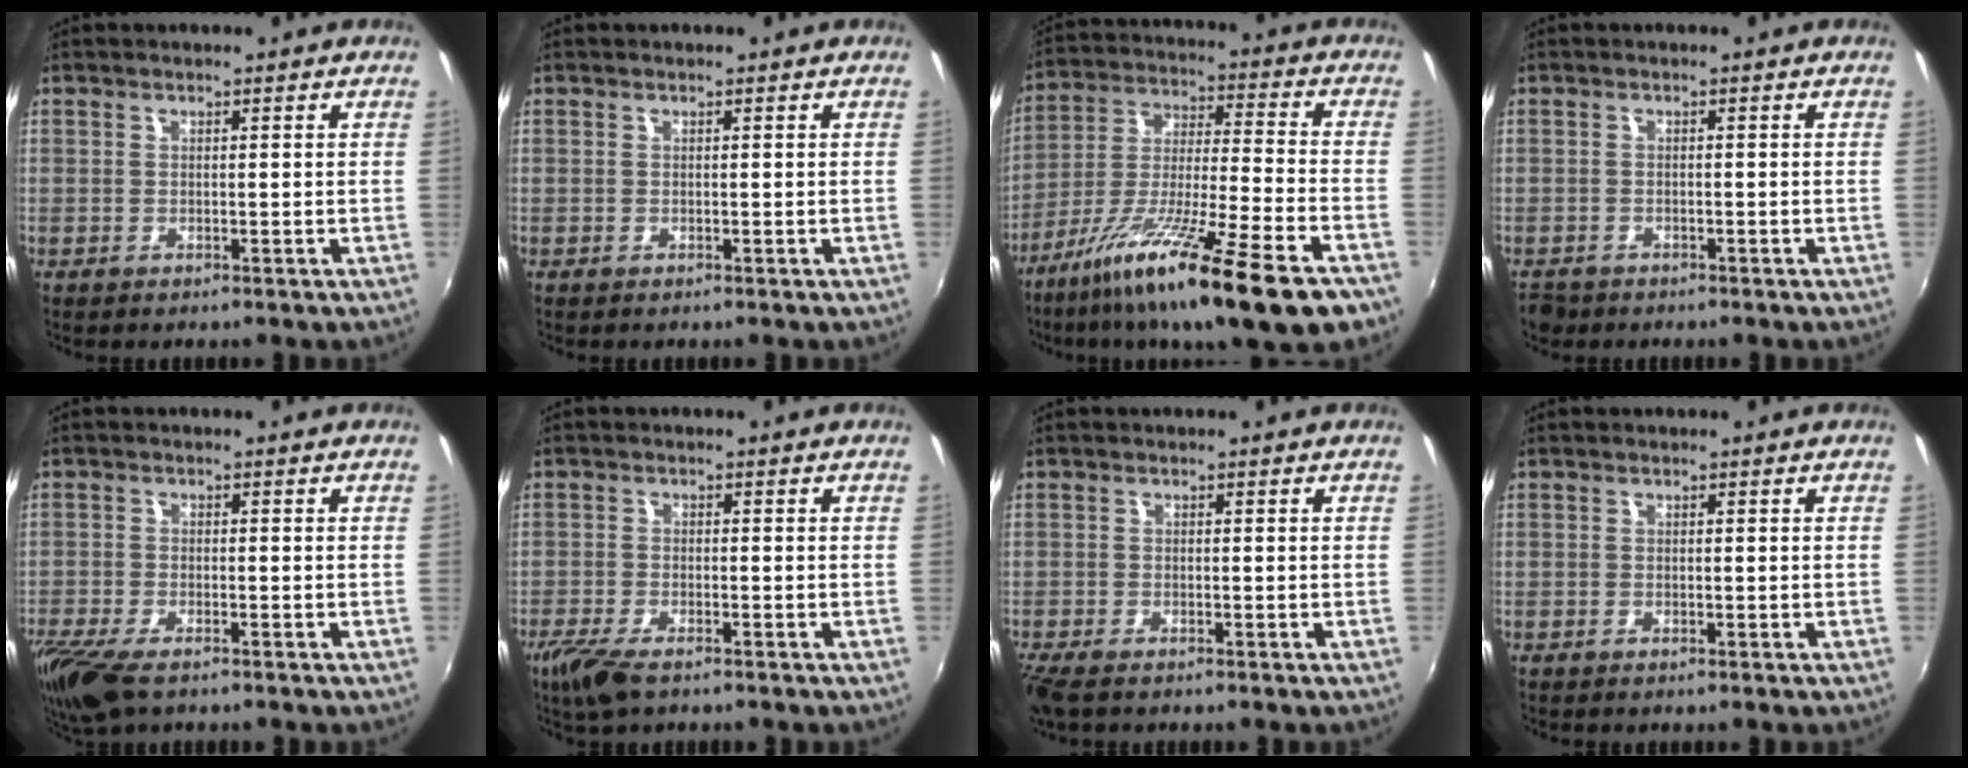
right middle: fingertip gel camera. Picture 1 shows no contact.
{"total": 0.0}
{"total": 23.0, "force": [-15.0, 2.3, 17.3], "torque": [-0.302, -0.063, -0.249]}
{"total": 2.7, "force": [-2.1, 1.6, 0.7], "torque": [-0.021, -0.008, -0.038]}
{"total": 8.9, "force": [-6.4, 2.9, 5.5], "torque": [-0.136, -0.040, -0.123]}
{"total": 6.2, "force": [-4.4, 1.9, 3.9], "torque": [-0.103, -0.023, -0.086]}
{"total": 4.1, "force": [-3.1, 1.2, 2.4], "torque": [-0.057, -0.021, -0.060]}
{"total": 0.0}